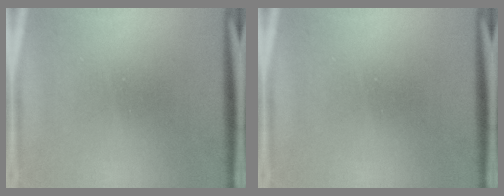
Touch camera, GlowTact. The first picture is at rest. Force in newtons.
{"total": 0.0}